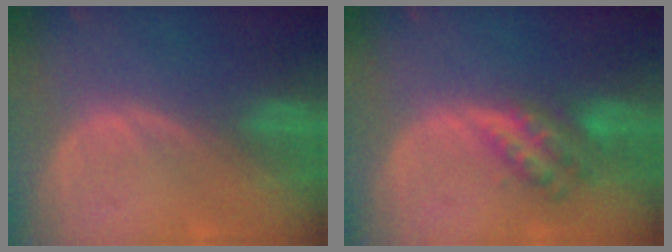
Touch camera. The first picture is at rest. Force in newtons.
{"total": 6.1, "press": 5.3, "slide": 3.0}